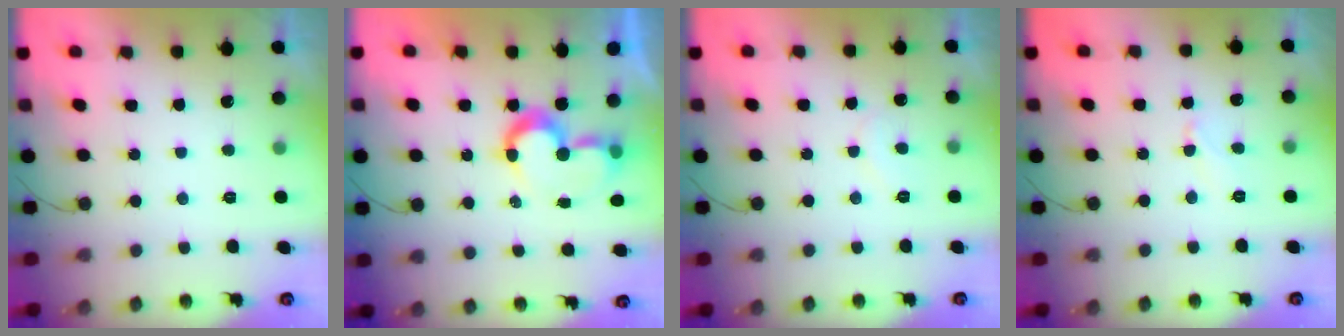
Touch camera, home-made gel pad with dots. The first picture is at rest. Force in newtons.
{"total": 8.7, "press": 8.7, "slide": 0.1}
{"total": 5.7, "press": 5.6, "slide": 0.6}
{"total": 4.1, "press": 4.1, "slide": 0.5}